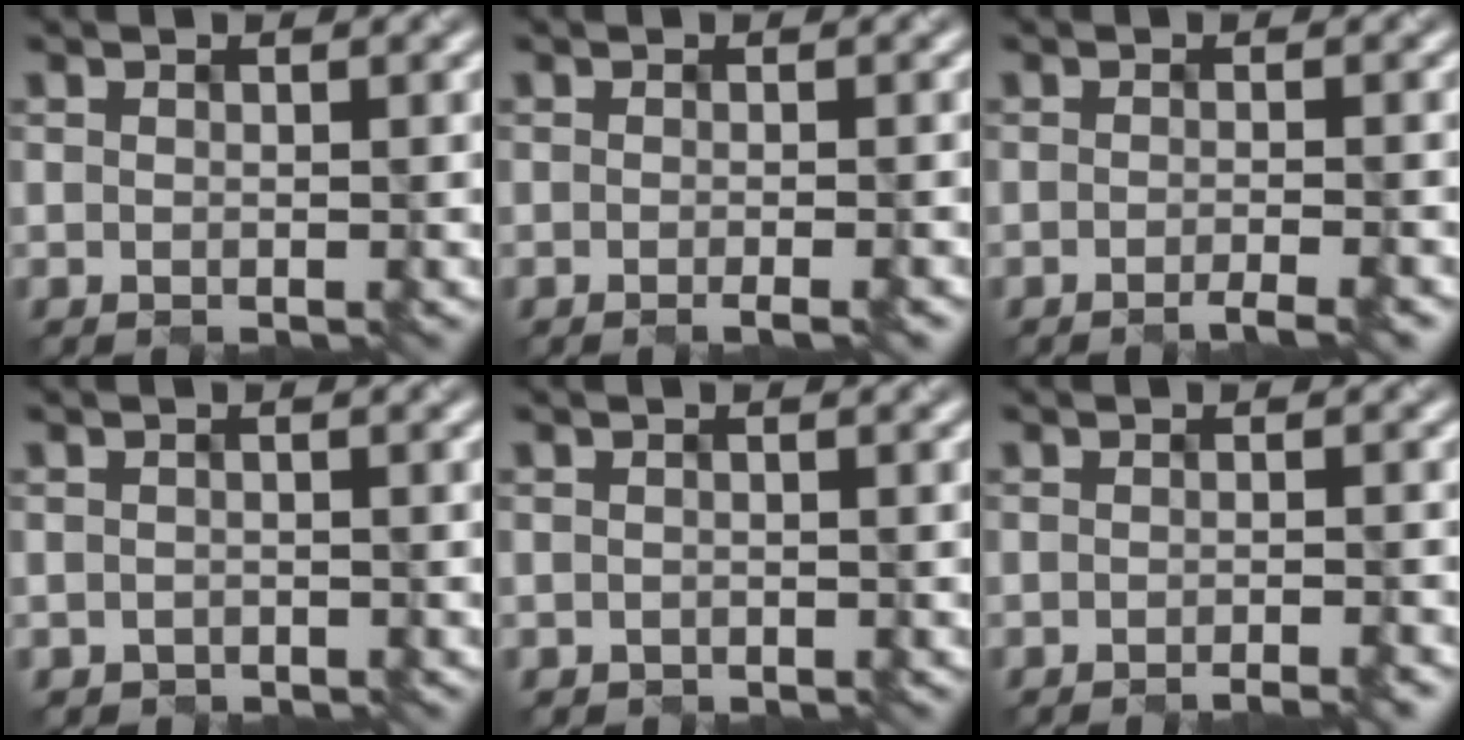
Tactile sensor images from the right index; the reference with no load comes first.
{"total": 1.4, "force": [-0.8, 0.2, 1.1], "torque": [-0.014, 0.002, -0.012]}
{"total": 1.9, "force": [-1.5, 0.2, 1.3], "torque": [-0.014, -0.003, -0.023]}
{"total": 0.8, "force": [-0.8, 0.2, -0.3], "torque": [0.002, -0.003, 0.001]}
{"total": 0.7, "force": [-0.6, 0.0, -0.4], "torque": [0.003, -0.001, 0.003]}
{"total": 1.5, "force": [-1.2, 0.1, 0.8], "torque": [-0.004, 0.001, -0.021]}